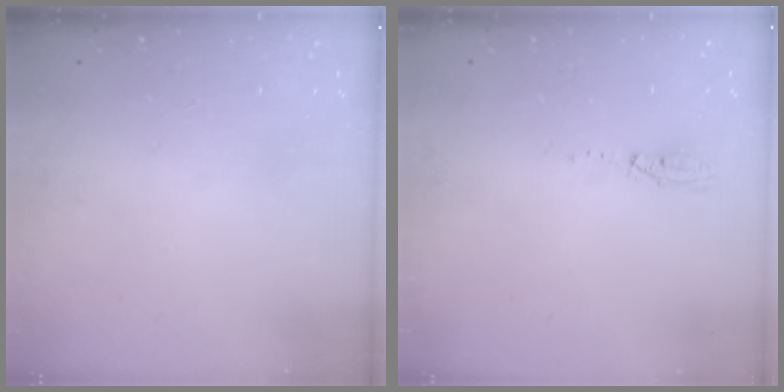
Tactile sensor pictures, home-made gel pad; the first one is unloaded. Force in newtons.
{"total": 3.5, "press": 2.9, "slide": 2.0}